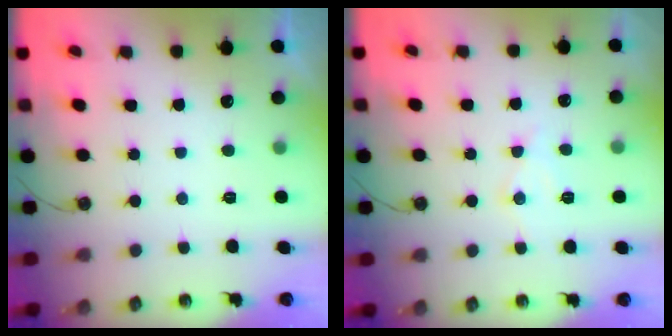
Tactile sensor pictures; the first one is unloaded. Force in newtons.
{"total": 8.6, "press": 8.6, "slide": 0.8}